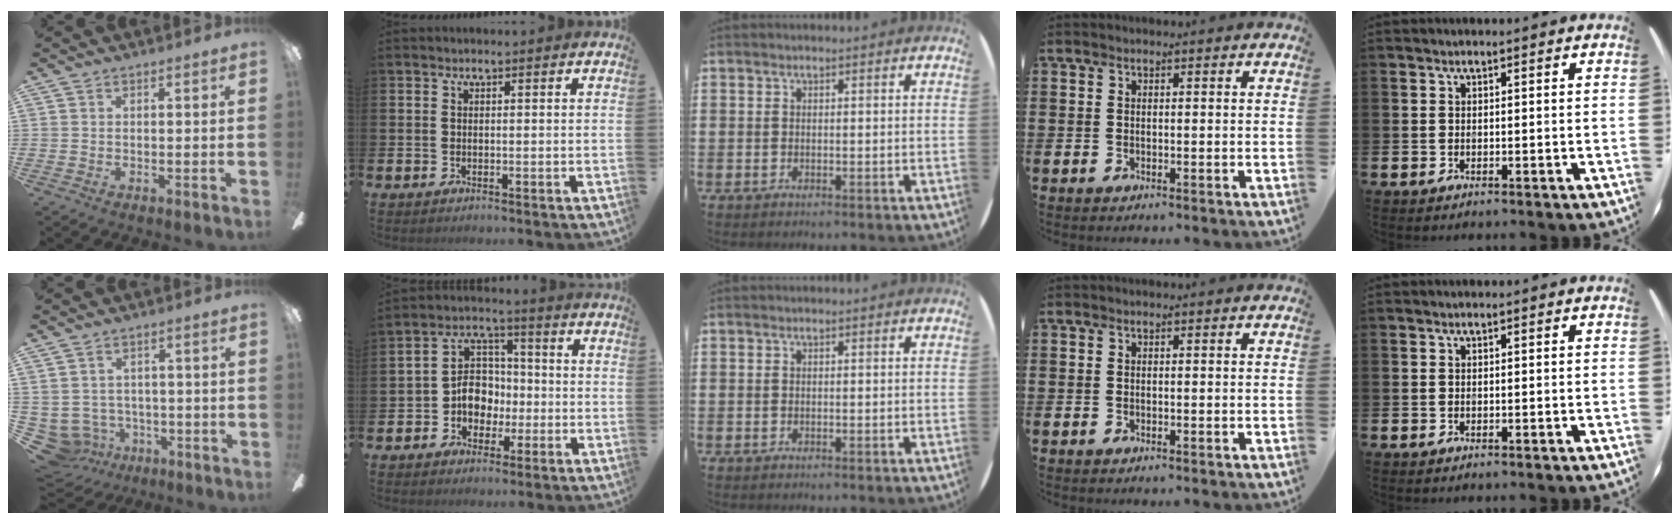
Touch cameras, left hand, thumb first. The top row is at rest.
{"thumb": {"total": 6.1, "force": [-2.1, 5.4, 1.8], "torque": [-0.084, 0.003, -0.039]}, "index": {"total": 6.1, "force": [-1.0, 5.4, 2.7], "torque": [-0.059, 0.010, -0.023]}}